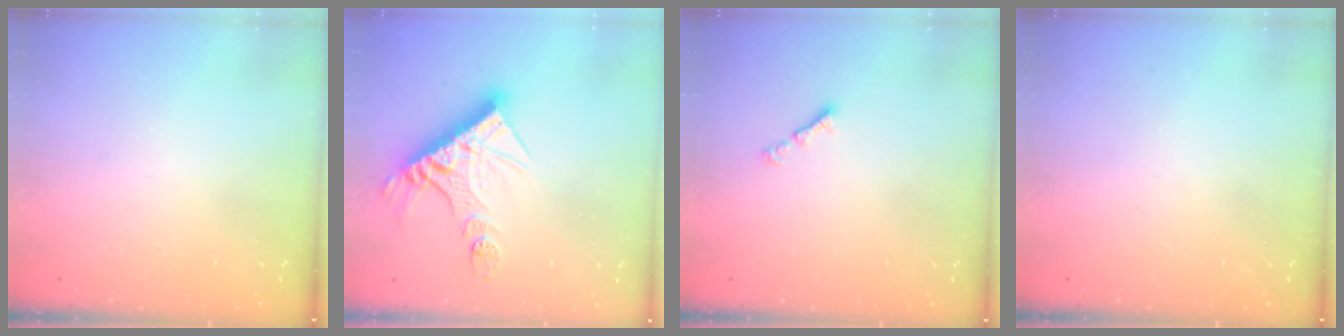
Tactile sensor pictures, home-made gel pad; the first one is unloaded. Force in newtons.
{"total": 14.5, "press": 14.4, "slide": 1.6}
{"total": 1.3, "press": 1.2, "slide": 0.5}
{"total": 0.0}